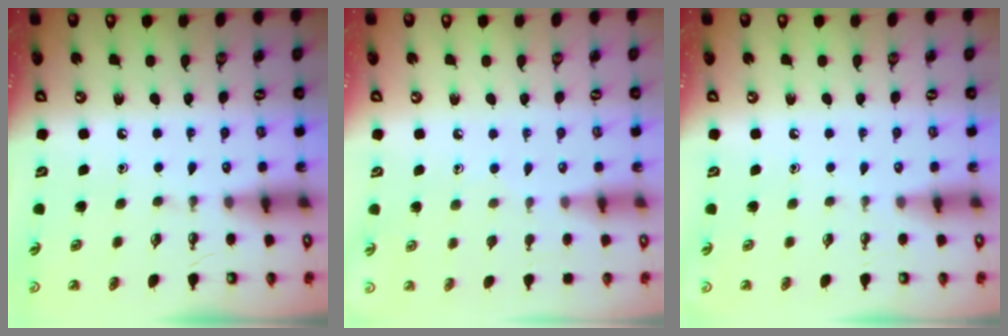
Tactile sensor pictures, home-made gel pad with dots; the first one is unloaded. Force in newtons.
{"total": 7.4, "press": 7.4, "slide": 0.6}
{"total": 0.0}